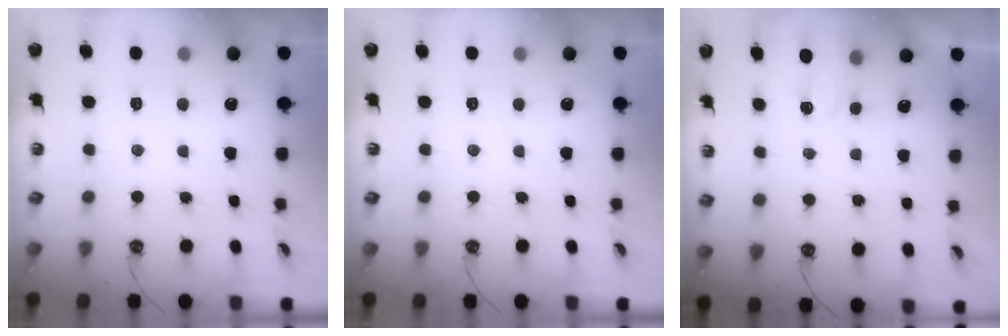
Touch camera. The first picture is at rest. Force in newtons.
{"total": 0.0}
{"total": 2.0, "press": 2.0, "slide": 0.4}